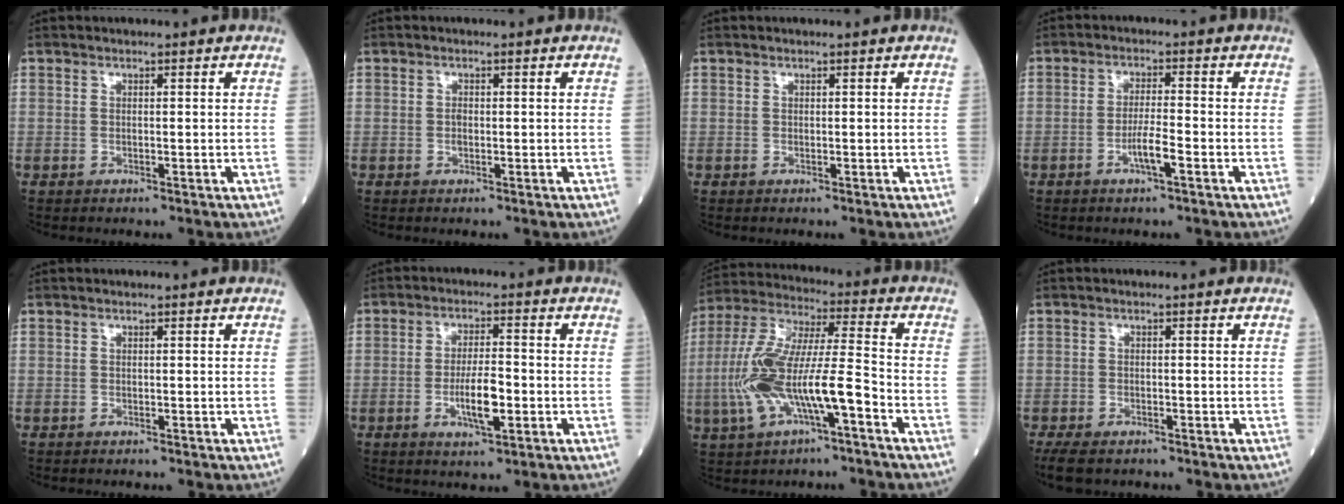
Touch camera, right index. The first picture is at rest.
{"total": 0.9, "force": [-0.2, 0.4, 0.8], "torque": [-0.019, 0.001, -0.003]}
{"total": 0.0}
{"total": 4.0, "force": [-1.8, 0.0, 3.5], "torque": [-0.067, -0.003, -0.036]}
{"total": 0.6, "force": [-0.5, 0.0, 0.2], "torque": [-0.004, -0.002, -0.010]}
{"total": 6.1, "force": [-1.8, 1.3, 5.7], "torque": [-0.103, -0.001, -0.029]}
{"total": 15.1, "force": [-4.8, 2.8, 14.0], "torque": [-0.294, 0.006, -0.087]}
{"total": 6.5, "force": [-5.2, 2.7, 3.0], "torque": [-0.055, -0.011, -0.082]}